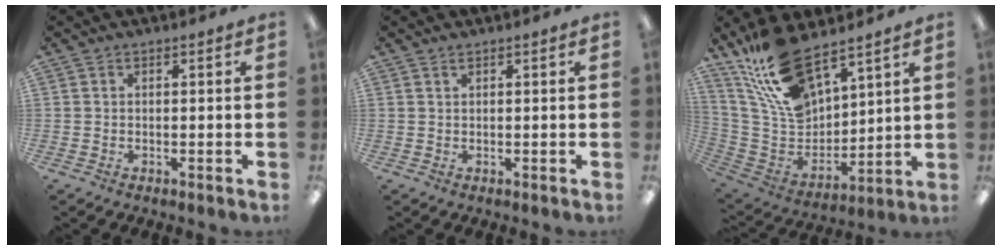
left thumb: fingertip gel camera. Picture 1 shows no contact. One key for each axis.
{"total": 0.7, "fx": 0.5, "fy": 0.2, "fz": 0.4, "tx": -0.010, "ty": 0.003, "tz": 0.009}
{"total": 19.3, "fx": 14.0, "fy": 8.6, "fz": 10.1, "tx": -0.216, "ty": -0.075, "tz": 0.256}